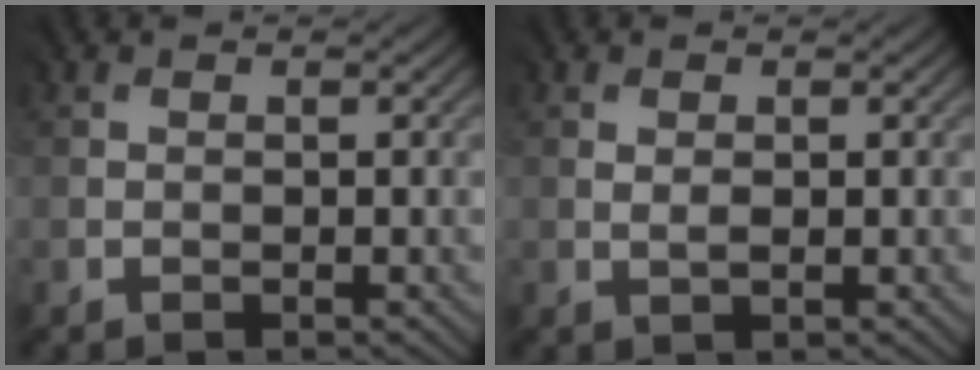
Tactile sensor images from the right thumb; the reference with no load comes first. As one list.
[{"total": 0.6, "force": [0.3, 0.3, 0.5], "torque": [-0.010, -0.003, 0.007]}]